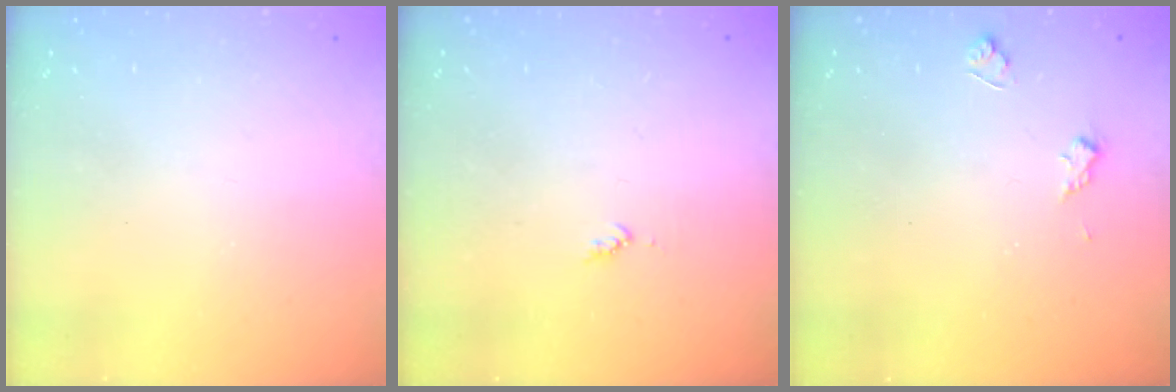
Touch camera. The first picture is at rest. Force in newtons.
{"total": 3.6, "press": 3.6, "slide": 0.5}
{"total": 4.2, "press": 4.1, "slide": 0.4}